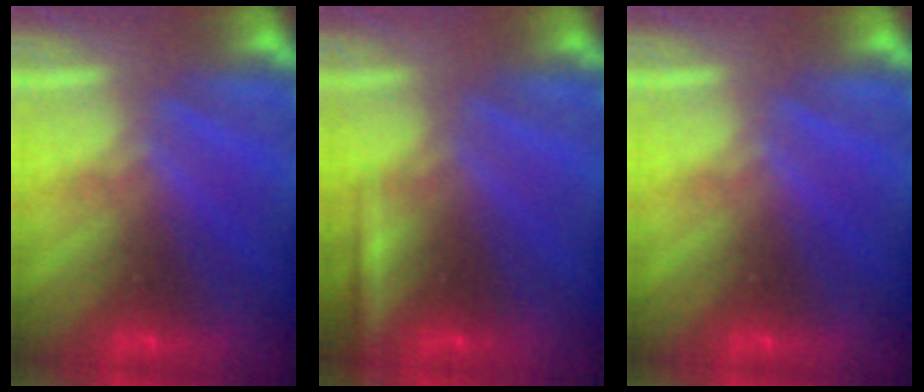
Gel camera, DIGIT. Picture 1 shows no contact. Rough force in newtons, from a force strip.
{"total": 2.3}
{"total": 0.0}